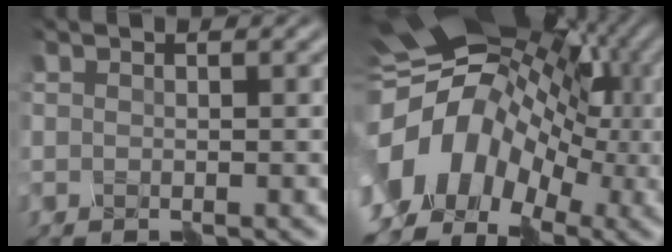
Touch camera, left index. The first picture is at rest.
{"total": 13.5, "force": [-3.6, 10.4, 7.8], "torque": [-0.176, 0.011, -0.077]}